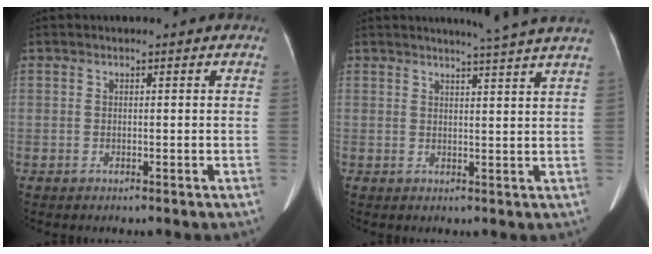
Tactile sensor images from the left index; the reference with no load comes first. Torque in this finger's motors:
{"motor_torque": [0.28, -0.88, -0.08, 0.04]}